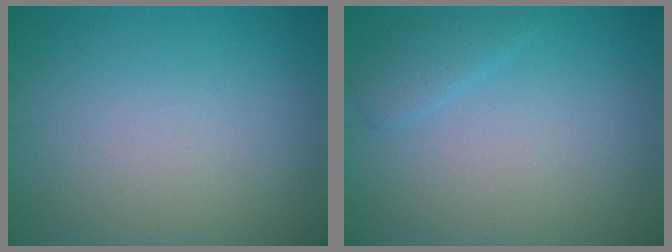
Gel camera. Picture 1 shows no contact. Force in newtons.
{"total": 1.5, "press": 1.5, "slide": 0.1}